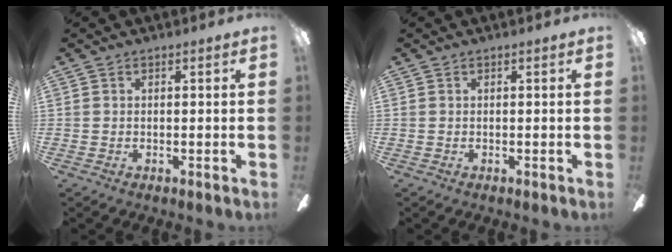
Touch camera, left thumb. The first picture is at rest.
{"total": 0.0}